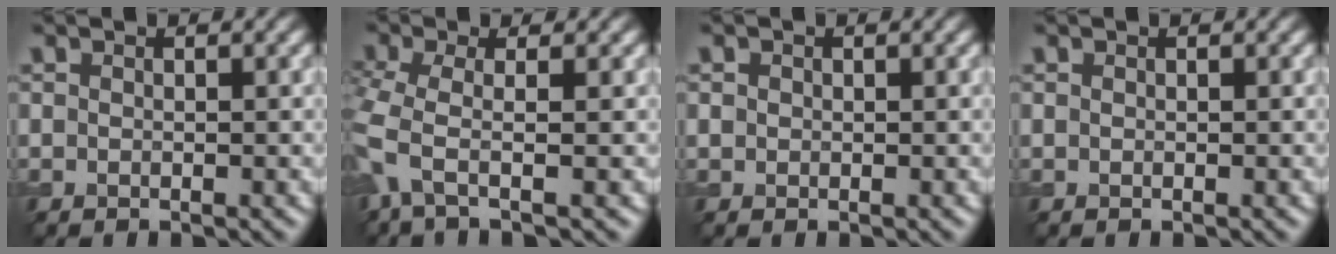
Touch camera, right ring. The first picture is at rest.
{"total": 3.4, "force": [-0.8, 0.9, 3.2], "torque": [-0.078, -0.011, -0.027]}
{"total": 0.7, "force": [0.1, 0.6, 0.1], "torque": [0.002, 0.000, 0.000]}
{"total": 0.0}